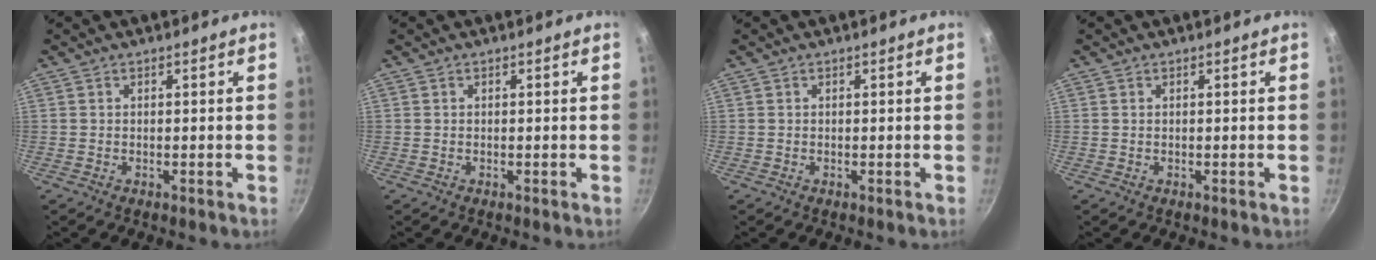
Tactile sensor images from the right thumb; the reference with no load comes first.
{"total": 0.0}
{"total": 0.0}
{"total": 0.0}